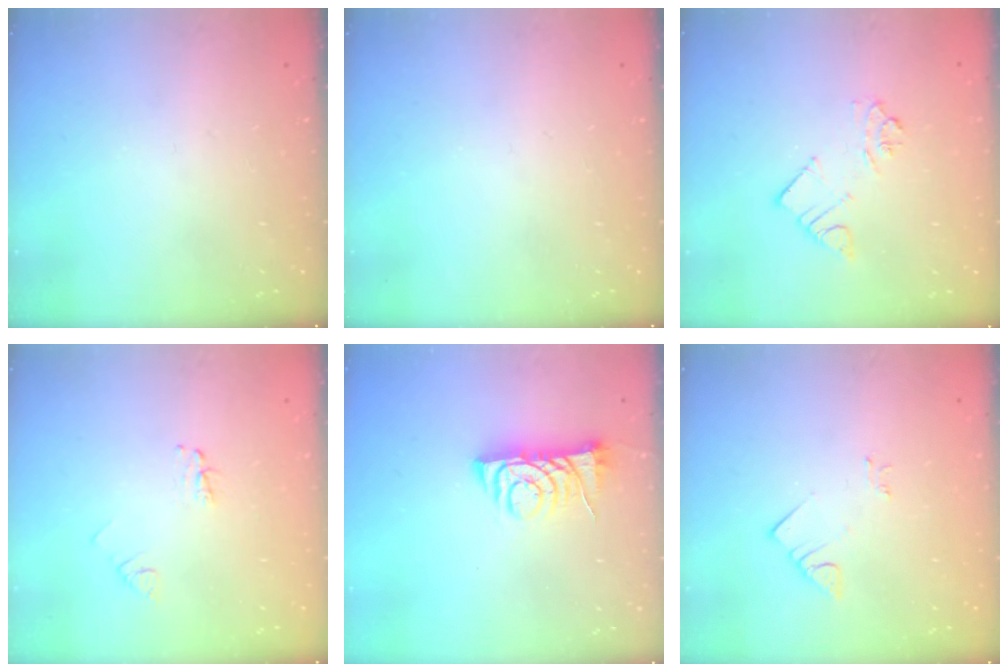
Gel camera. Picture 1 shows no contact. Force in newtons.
{"total": 0.0}
{"total": 5.7, "press": 5.7, "slide": 0.4}
{"total": 4.0, "press": 3.9, "slide": 0.3}
{"total": 7.2, "press": 7.2, "slide": 0.8}
{"total": 2.7, "press": 2.7, "slide": 0.2}